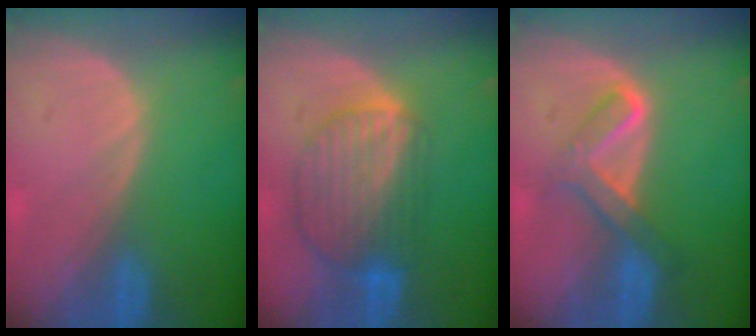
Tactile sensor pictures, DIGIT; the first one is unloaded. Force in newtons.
{"total": 8.7, "press": 7.6, "slide": 4.1}
{"total": 5.2, "press": 5.1, "slide": 0.3}